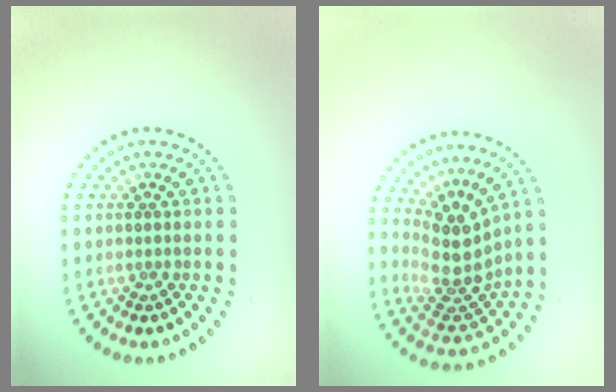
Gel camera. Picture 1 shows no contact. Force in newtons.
{"total": 4.3, "press": 3.2, "slide": 3.0}